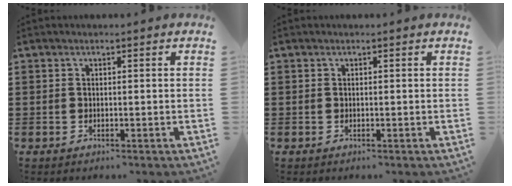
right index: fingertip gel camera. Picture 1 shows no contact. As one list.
[{"total": 0.0}]